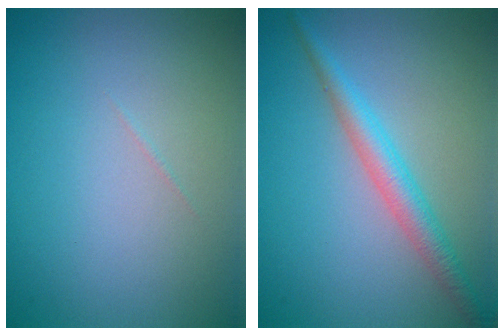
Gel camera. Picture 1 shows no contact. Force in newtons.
{"total": 2.9, "press": 2.9, "slide": 0.1}